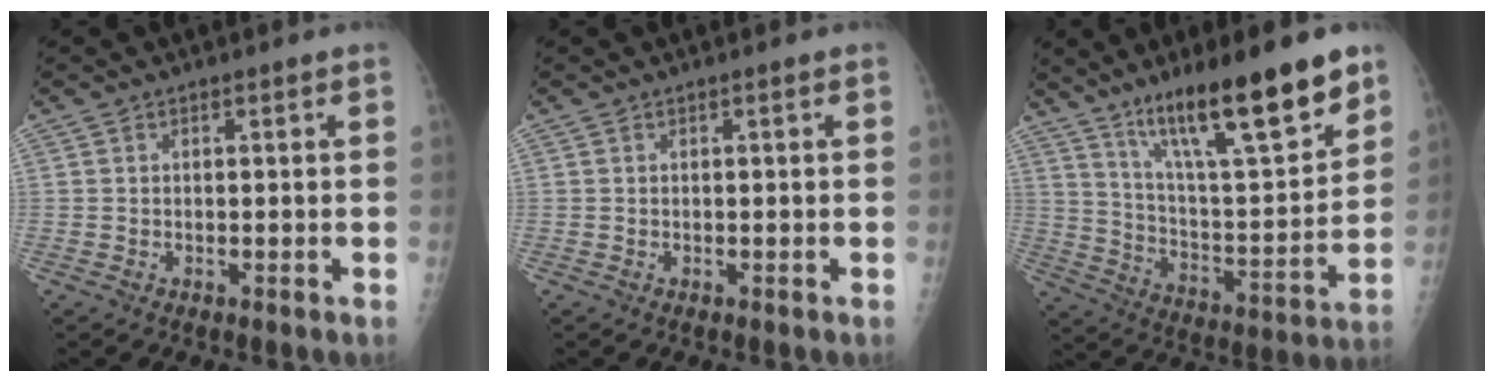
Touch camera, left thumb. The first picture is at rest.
{"total": 0.0}
{"total": 23.1, "force": [15.0, 4.9, 16.8], "torque": [-0.249, -0.065, 0.255]}